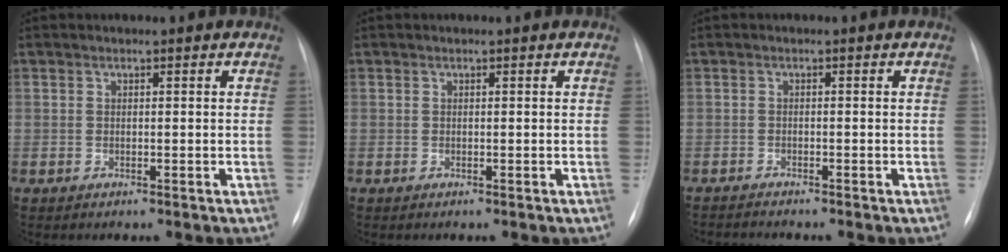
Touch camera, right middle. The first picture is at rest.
{"total": 0.0}
{"total": 1.6, "force": [-1.6, -0.3, 0.0], "torque": [0.000, -0.007, -0.028]}